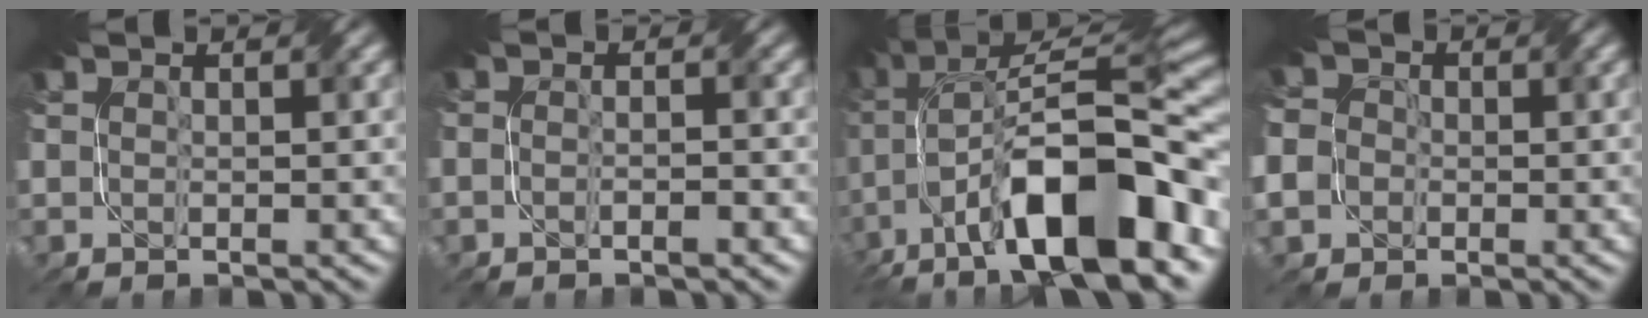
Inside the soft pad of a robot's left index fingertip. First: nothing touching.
{"total": 1.4, "force": [-0.9, 0.4, 1.0], "torque": [-0.020, 0.000, -0.019]}
{"total": 15.8, "force": [-5.5, 6.2, 13.5], "torque": [-0.228, 0.034, -0.098]}
{"total": 7.9, "force": [-2.5, 6.8, 3.1], "torque": [-0.085, -0.005, -0.071]}